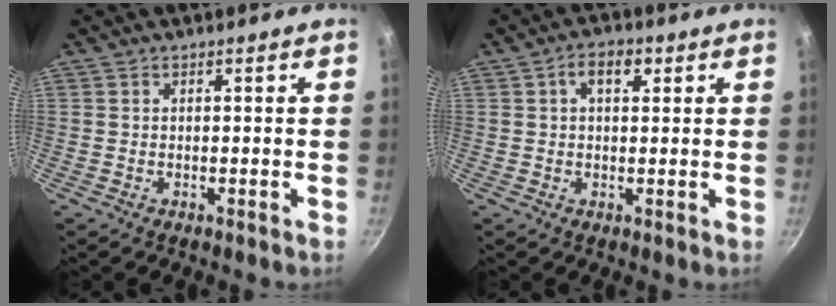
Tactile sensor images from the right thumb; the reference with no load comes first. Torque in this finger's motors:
{"motor_torque": [0.00, 0.04, -0.17, 0.12, 0.01]}